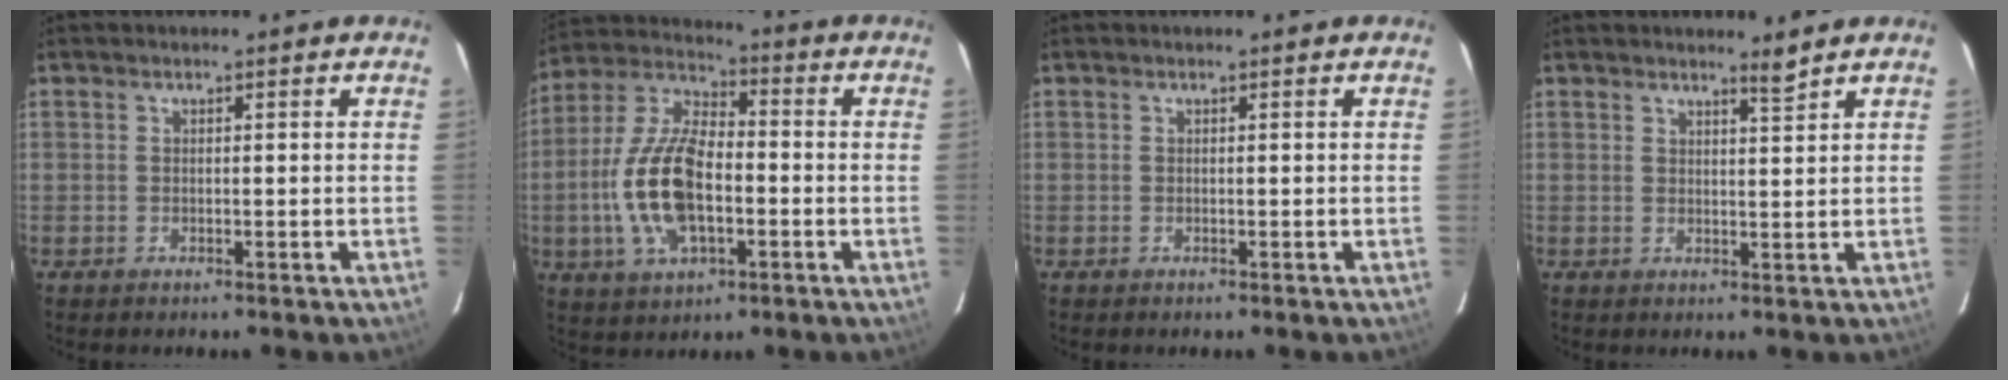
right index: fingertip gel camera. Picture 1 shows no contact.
{"total": 15.7, "force": [-3.2, 7.5, 13.4], "torque": [-0.288, 0.003, -0.061]}
{"total": 0.0}
{"total": 1.9, "force": [1.7, -0.3, 0.9], "torque": [-0.015, -0.006, 0.027]}